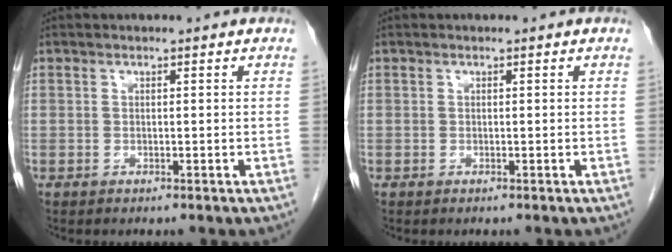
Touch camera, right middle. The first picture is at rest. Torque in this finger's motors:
{"motor_torque": [0.24, -0.01, 0.07, 0.01]}